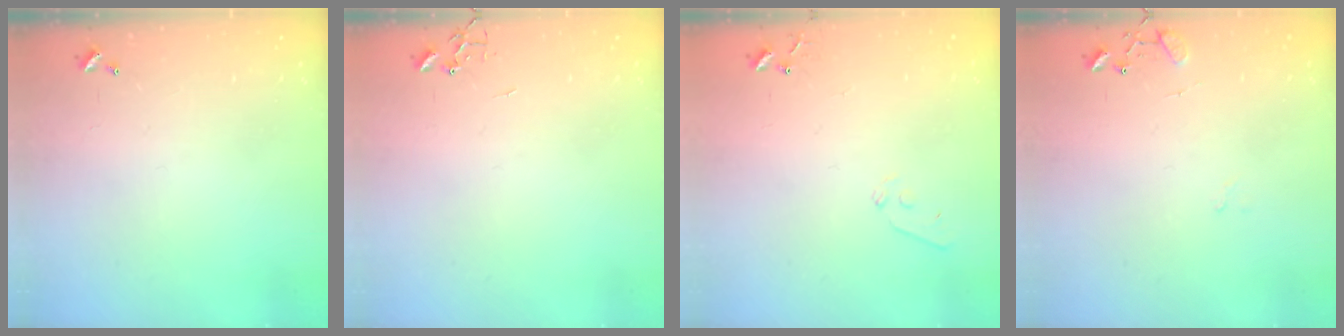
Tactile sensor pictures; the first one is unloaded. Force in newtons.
{"total": 0.0}
{"total": 5.2, "press": 5.2, "slide": 0.5}
{"total": 9.3, "press": 9.3, "slide": 0.7}